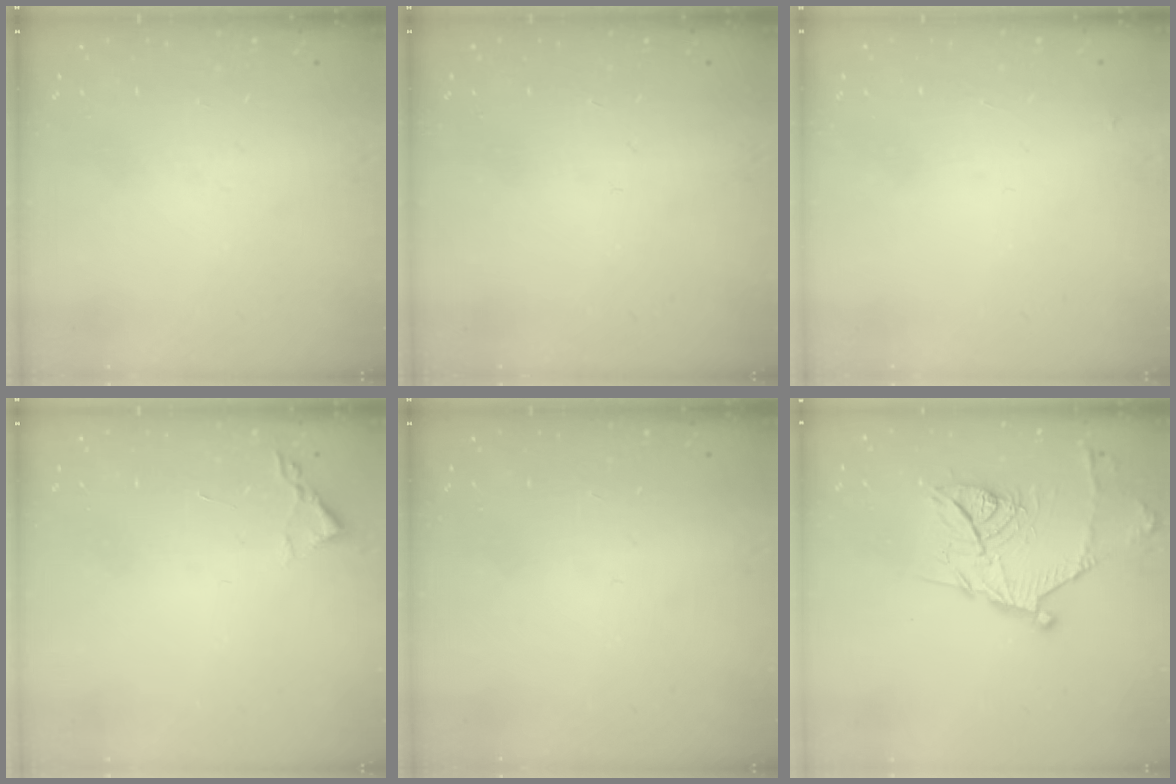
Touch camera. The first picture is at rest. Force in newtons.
{"total": 0.0}
{"total": 2.8, "press": 2.8, "slide": 0.4}
{"total": 1.8, "press": 1.8, "slide": 0.3}
{"total": 0.0}
{"total": 15.9, "press": 15.9, "slide": 0.3}